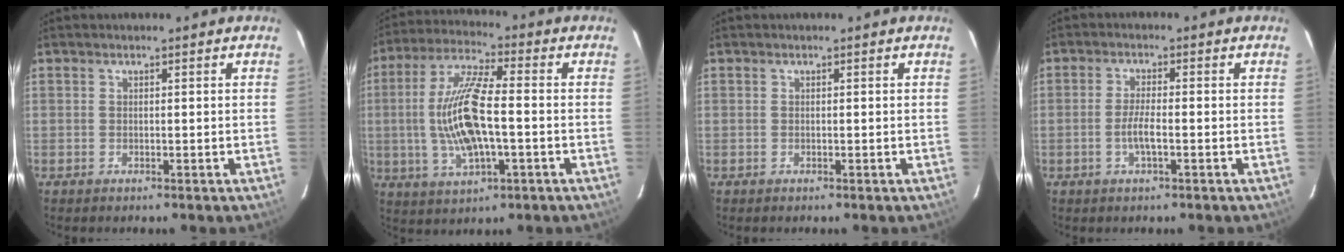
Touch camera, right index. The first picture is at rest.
{"total": 14.3, "force": [-1.6, 4.4, 13.5], "torque": [-0.272, 0.002, -0.028]}
{"total": 0.0}
{"total": 3.7, "force": [-1.3, 0.4, 3.5], "torque": [-0.069, -0.002, -0.024]}